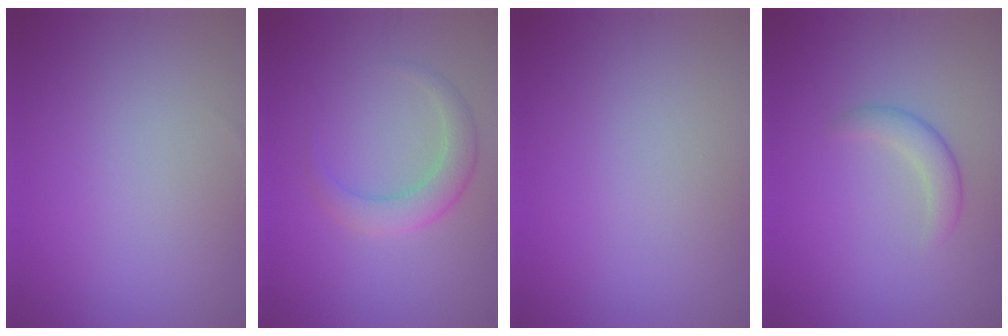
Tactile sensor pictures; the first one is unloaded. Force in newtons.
{"total": 2.8, "press": 2.8, "slide": 0.2}
{"total": 0.0}
{"total": 2.1, "press": 2.1, "slide": 0.1}